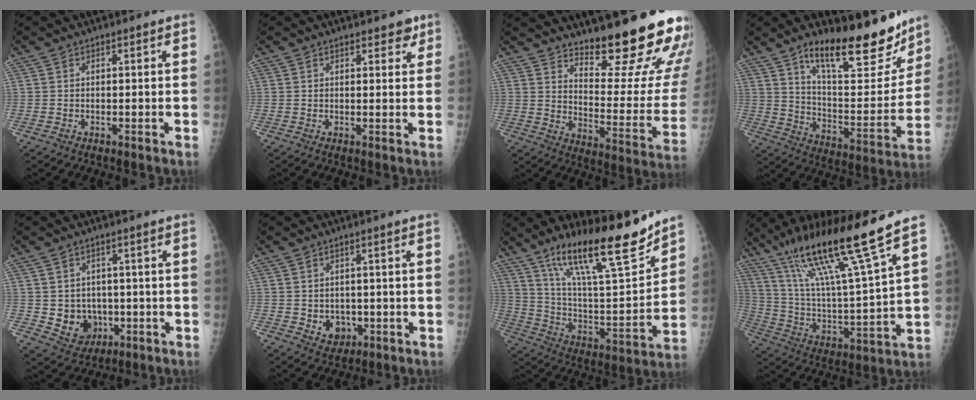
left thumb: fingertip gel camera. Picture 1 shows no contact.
{"total": 3.1, "force": [2.3, 1.5, 1.4], "torque": [0.005, -0.010, 0.026]}
{"total": 21.5, "force": [16.2, 4.2, 13.4], "torque": [-0.157, -0.147, 0.224]}
{"total": 23.2, "force": [16.4, 7.6, 14.5], "torque": [-0.166, -0.092, 0.258]}
{"total": 7.3, "force": [-0.9, 6.4, 3.3], "torque": [-0.018, 0.002, 0.002]}
{"total": 4.5, "force": [-0.7, 3.8, 2.4], "torque": [-0.014, 0.001, 0.002]}
{"total": 23.9, "force": [16.9, 5.1, 16.1], "torque": [-0.244, -0.074, 0.294]}
{"total": 21.6, "force": [14.9, 0.2, 15.7], "torque": [-0.257, -0.062, 0.271]}